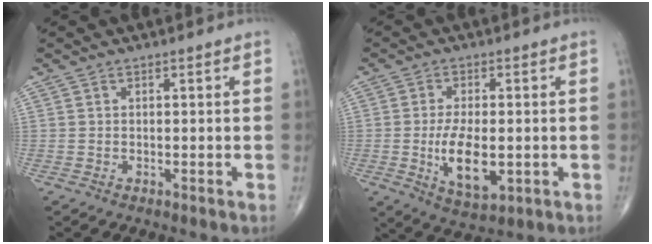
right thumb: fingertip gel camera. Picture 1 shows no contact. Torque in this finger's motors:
{"motor_torque": [2.02, 2.61, 0.90, 0.47, 0.19]}